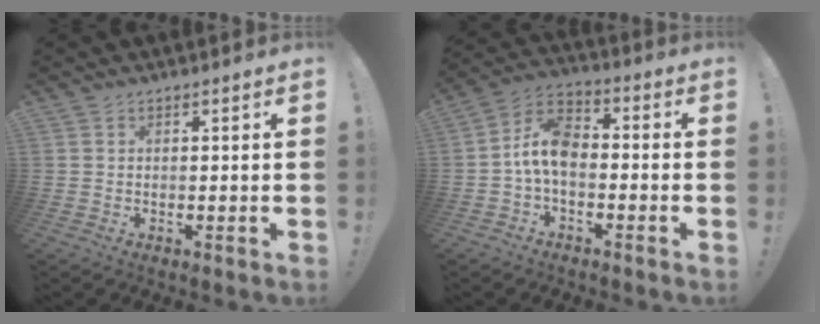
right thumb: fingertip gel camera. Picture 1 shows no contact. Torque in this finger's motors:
{"motor_torque": [1.30, 1.27, 0.84, -0.38, 0.05]}